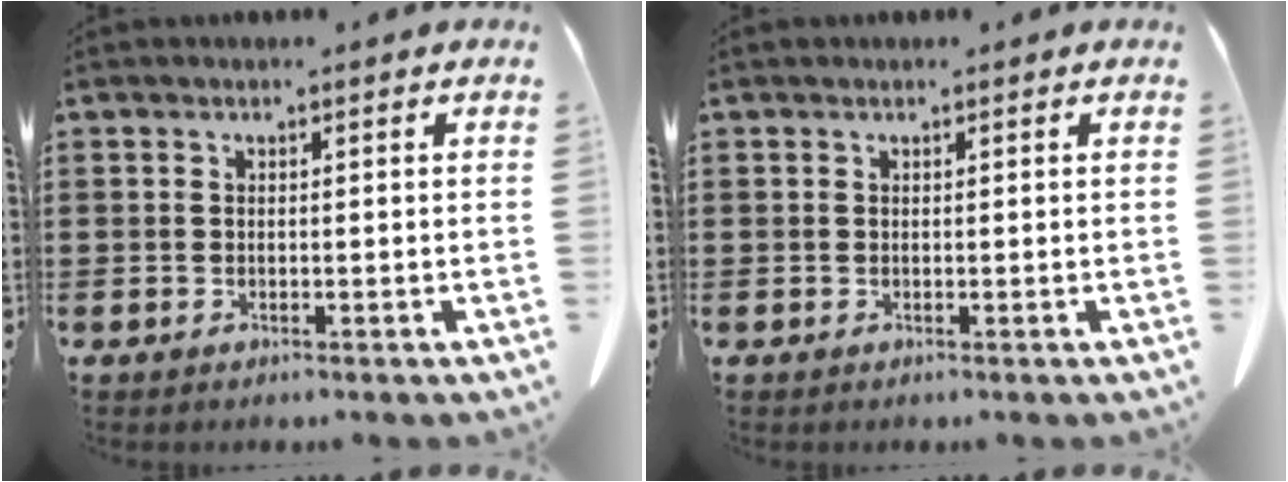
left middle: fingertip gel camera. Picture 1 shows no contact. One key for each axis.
{"total": 0.0}